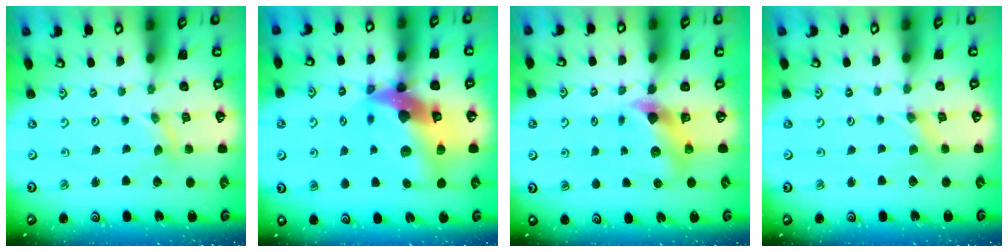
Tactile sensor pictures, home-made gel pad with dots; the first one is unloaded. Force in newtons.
{"total": 19.8, "press": 19.6, "slide": 2.8}
{"total": 7.5, "press": 7.4, "slide": 1.0}
{"total": 0.0}